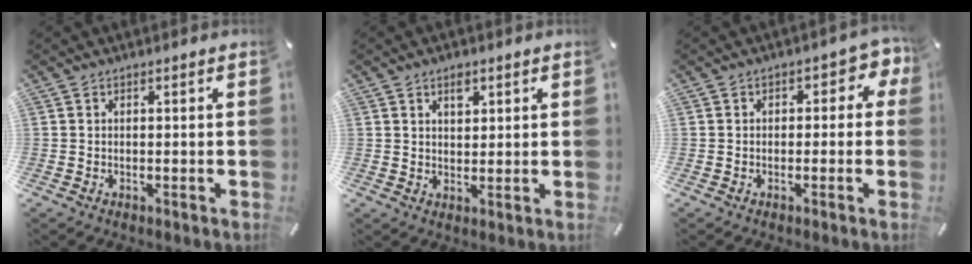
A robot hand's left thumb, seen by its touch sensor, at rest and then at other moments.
{"total": 3.1, "force": [1.7, 2.2, 1.3], "torque": [-0.005, -0.007, 0.027]}
{"total": 3.8, "force": [0.0, 2.7, 2.7], "torque": [-0.040, 0.011, -0.007]}